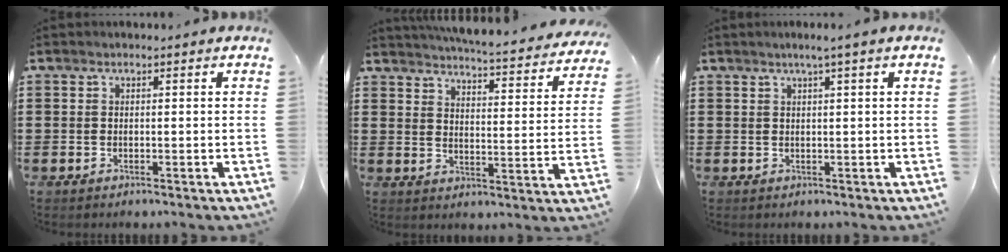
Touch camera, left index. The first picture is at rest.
{"total": 4.4, "force": [4.2, -0.6, 1.1], "torque": [-0.035, -0.044, 0.064]}
{"total": 1.8, "force": [1.1, -0.4, 1.5], "torque": [-0.028, -0.003, 0.018]}